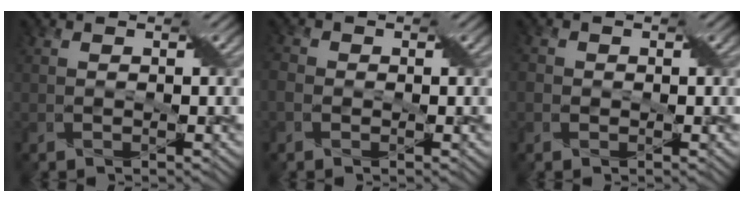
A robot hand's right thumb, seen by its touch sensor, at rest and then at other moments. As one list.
[{"total": 2.0, "force": [-0.6, 1.6, 0.9], "torque": [-0.026, 0.002, -0.019]}, {"total": 1.5, "force": [-0.2, 1.4, 0.4], "torque": [-0.009, -0.002, -0.006]}]